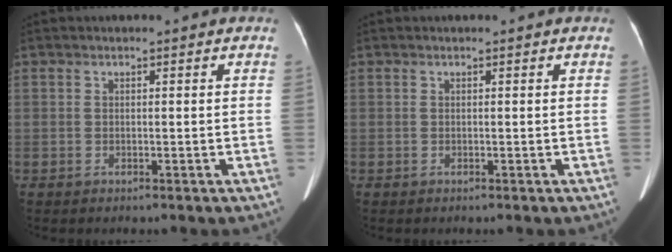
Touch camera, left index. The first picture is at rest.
{"total": 0.0}